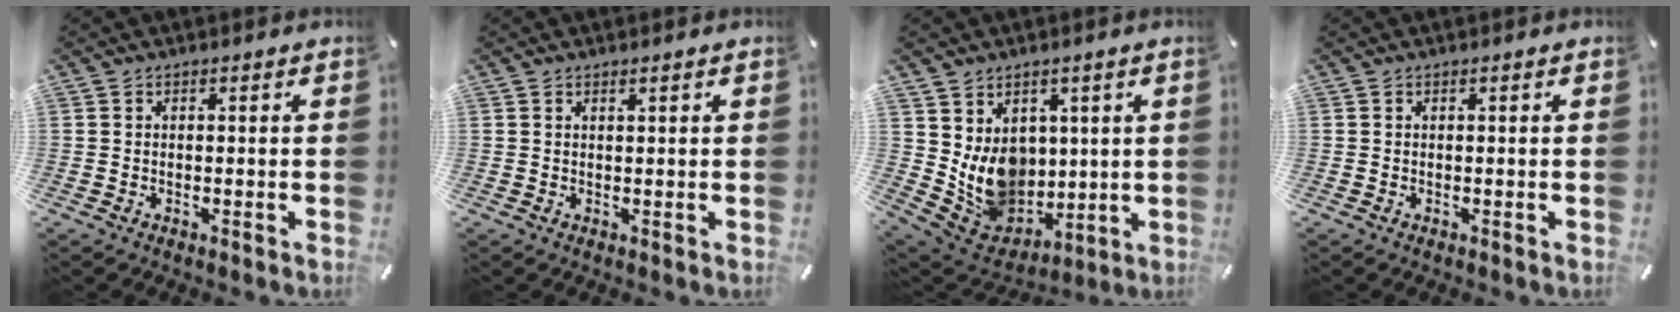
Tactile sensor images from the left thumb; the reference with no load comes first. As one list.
[{"total": 0.7, "force": [0.5, 0.0, 0.4], "torque": [-0.008, -0.002, 0.009]}, {"total": 12.0, "force": [2.6, 10.6, 4.9], "torque": [-0.092, -0.042, 0.062]}, {"total": 0.0}]